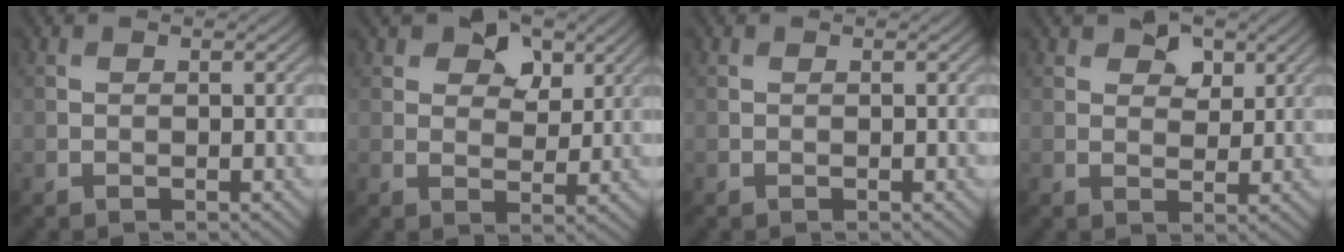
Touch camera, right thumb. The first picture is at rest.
{"total": 6.6, "force": [3.8, 3.8, 3.8], "torque": [-0.056, 0.001, 0.058]}
{"total": 0.0}
{"total": 4.1, "force": [2.4, 2.4, 2.2], "torque": [-0.033, -0.003, 0.040]}